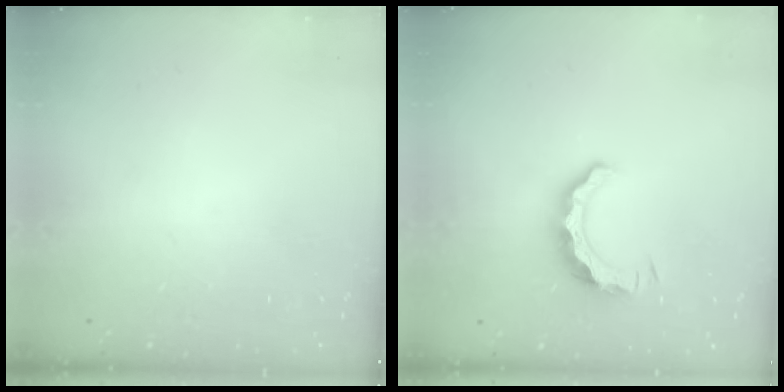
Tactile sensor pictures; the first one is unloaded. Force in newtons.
{"total": 8.4, "press": 8.4, "slide": 0.5}